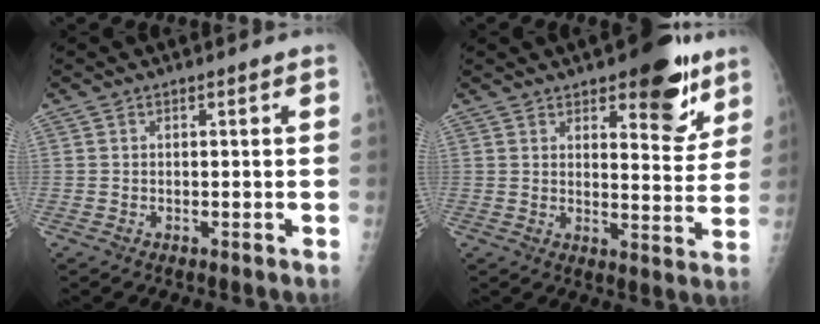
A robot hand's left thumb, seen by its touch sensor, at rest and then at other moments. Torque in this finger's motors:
{"motor_torque": [3.19, 1.82, 0.72, -0.67, 0.01]}